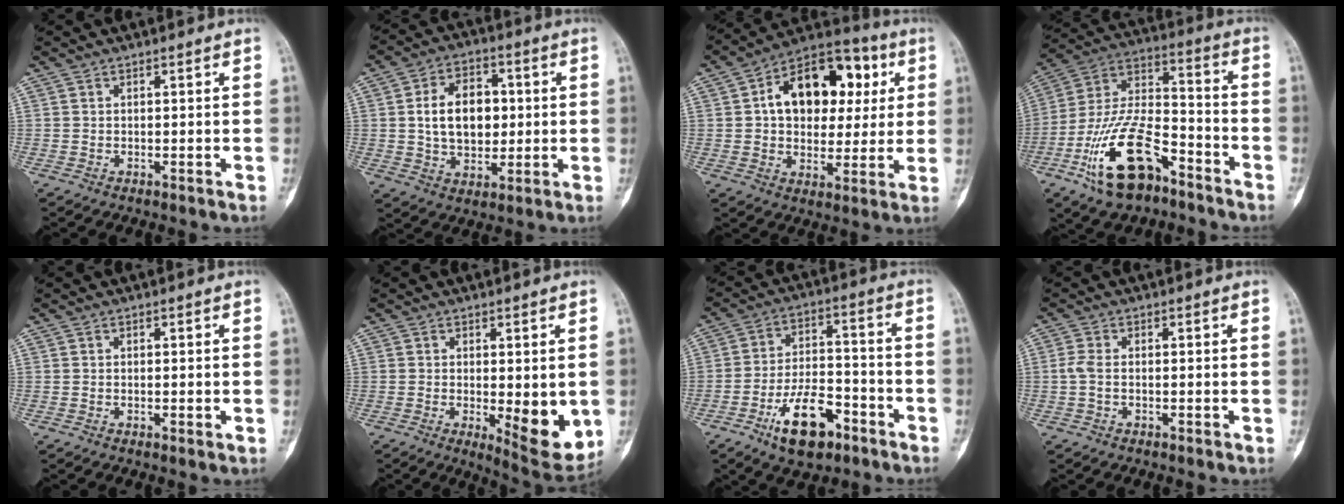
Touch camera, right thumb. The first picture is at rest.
{"total": 12.5, "force": [1.3, 8.5, 9.0], "torque": [-0.117, 0.006, 0.024]}
{"total": 19.0, "force": [4.3, 12.7, 13.5], "torque": [-0.155, 0.020, 0.061]}
{"total": 19.4, "force": [-10.3, 9.1, 13.7], "torque": [-0.256, 0.074, -0.189]}
{"total": 0.8, "force": [-0.1, 0.3, 0.8], "torque": [-0.010, -0.002, -0.002]}
{"total": 9.7, "force": [-1.3, 3.4, 9.0], "torque": [-0.105, -0.025, -0.008]}
{"total": 13.0, "force": [-7.1, 6.3, 8.9], "torque": [-0.137, 0.045, -0.119]}
{"total": 2.3, "force": [-0.2, 1.2, 2.0], "torque": [-0.053, 0.000, -0.006]}